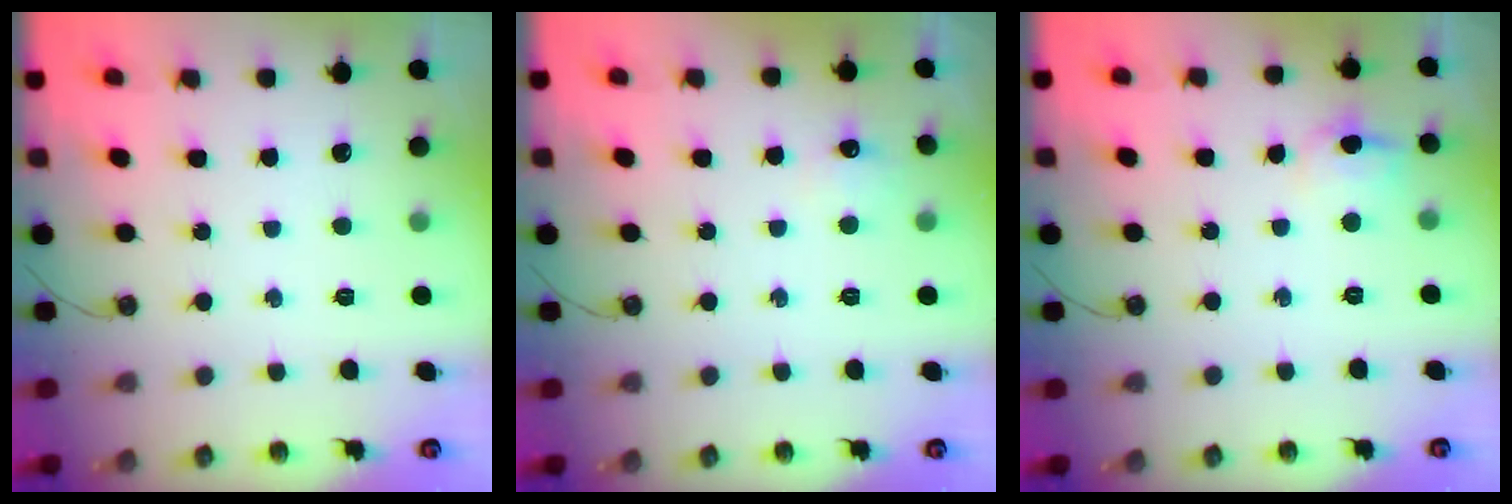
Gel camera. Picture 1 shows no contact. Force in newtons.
{"total": 5.5, "press": 5.5, "slide": 0.8}
{"total": 5.6, "press": 5.3, "slide": 1.6}